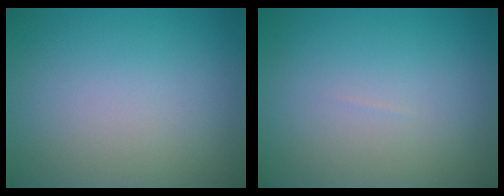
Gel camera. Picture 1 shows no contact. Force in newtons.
{"total": 0.0}